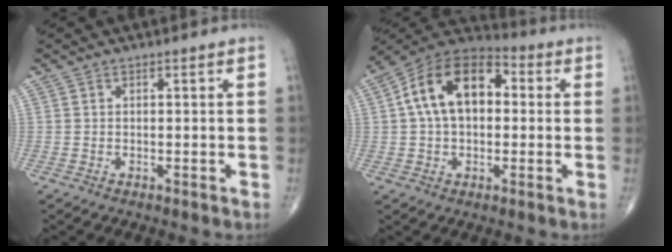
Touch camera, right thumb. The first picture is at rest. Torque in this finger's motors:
{"motor_torque": [-0.16, 1.25, 0.57, 0.19, 0.25]}